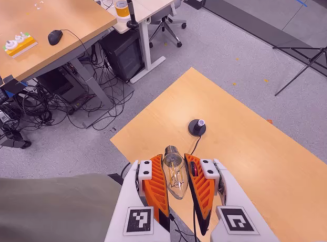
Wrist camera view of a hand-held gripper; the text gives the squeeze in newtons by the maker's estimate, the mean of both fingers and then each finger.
{"total": 21.0, "left": 23.1, "right": 18.9}